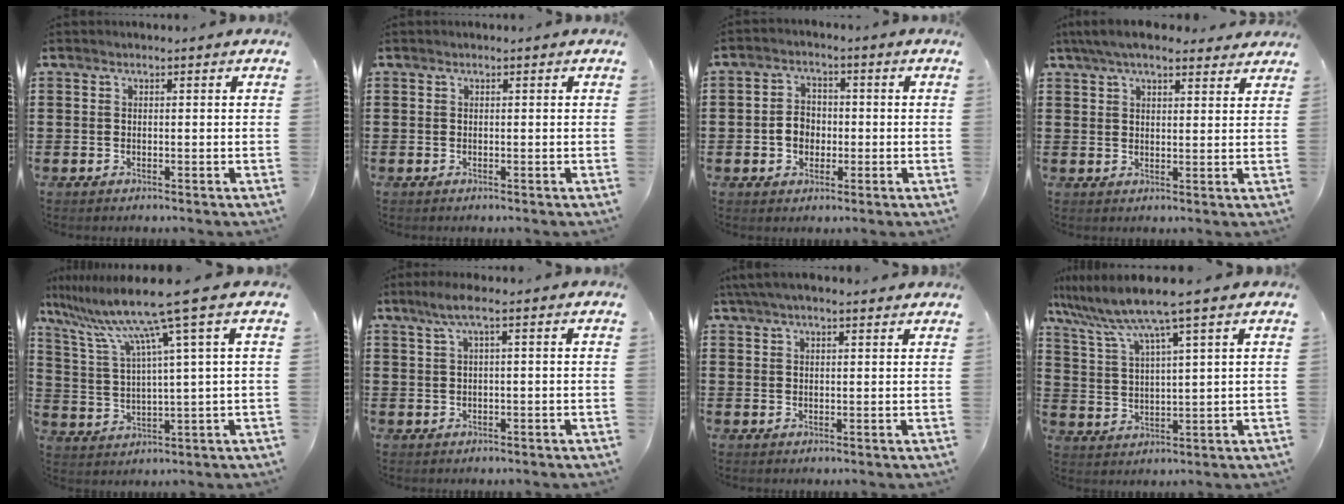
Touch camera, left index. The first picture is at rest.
{"total": 0.0}
{"total": 4.1, "force": [-0.8, 3.2, 2.5], "torque": [-0.053, 0.007, -0.016]}
{"total": 5.8, "force": [4.8, 1.5, 2.9], "torque": [-0.068, -0.003, 0.090]}
{"total": 11.2, "force": [7.2, -0.9, 8.6], "torque": [-0.199, -0.034, 0.108]}
{"total": 2.8, "force": [0.6, 0.2, 2.8], "torque": [-0.055, 0.002, 0.008]}
{"total": 3.1, "force": [2.5, 0.6, 1.7], "torque": [-0.039, 0.005, 0.048]}
{"total": 7.2, "force": [5.6, -0.7, 4.4], "torque": [-0.106, -0.033, 0.092]}